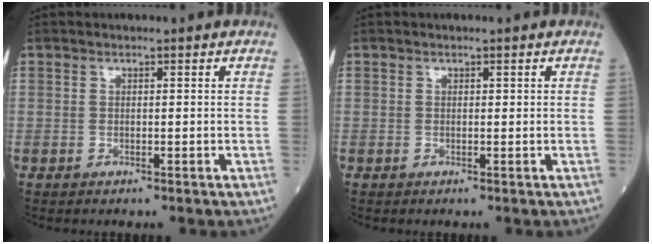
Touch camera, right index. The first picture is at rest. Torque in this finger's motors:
{"motor_torque": [-0.17, 0.01, -0.03, -0.01]}